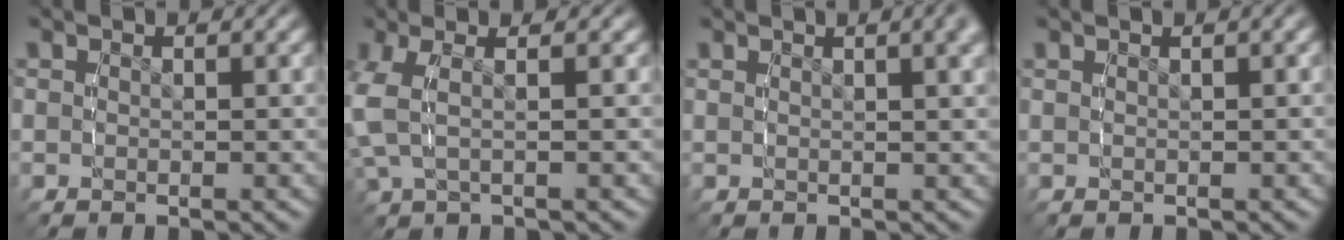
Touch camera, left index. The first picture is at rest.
{"total": 4.8, "force": [0.9, 2.5, 3.9], "torque": [-0.090, 0.011, 0.013]}
{"total": 3.4, "force": [1.7, 0.6, 2.9], "torque": [-0.026, 0.015, 0.024]}
{"total": 1.0, "force": [0.4, -0.4, 0.8], "torque": [-0.008, 0.006, 0.008]}